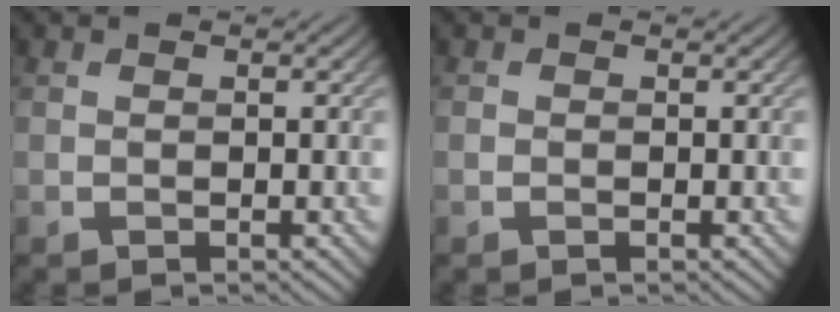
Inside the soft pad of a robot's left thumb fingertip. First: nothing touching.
{"total": 0.0}